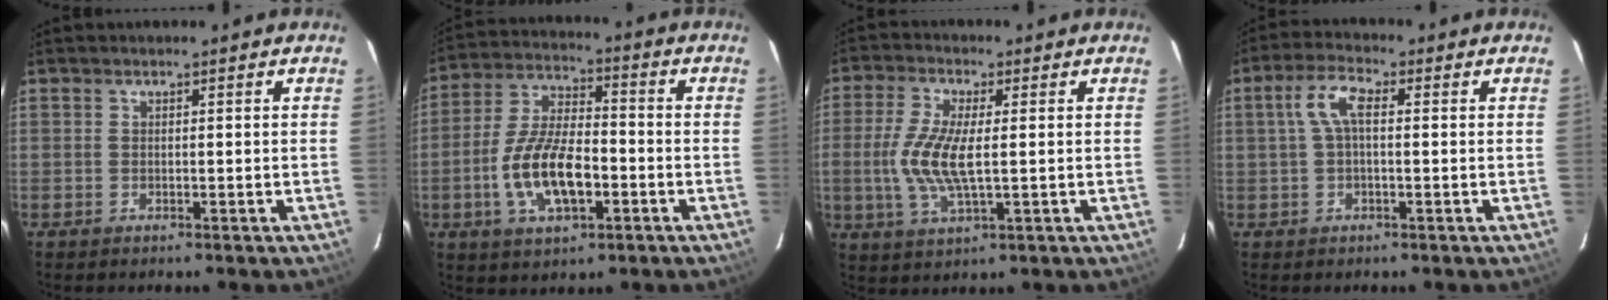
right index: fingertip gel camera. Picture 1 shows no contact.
{"total": 13.5, "force": [-4.1, 5.8, 11.5], "torque": [-0.237, 0.000, -0.072]}
{"total": 9.8, "force": [-0.3, 3.2, 9.3], "torque": [-0.197, -0.003, -0.006]}
{"total": 5.1, "force": [0.6, 1.7, 4.7], "torque": [-0.097, 0.014, 0.012]}